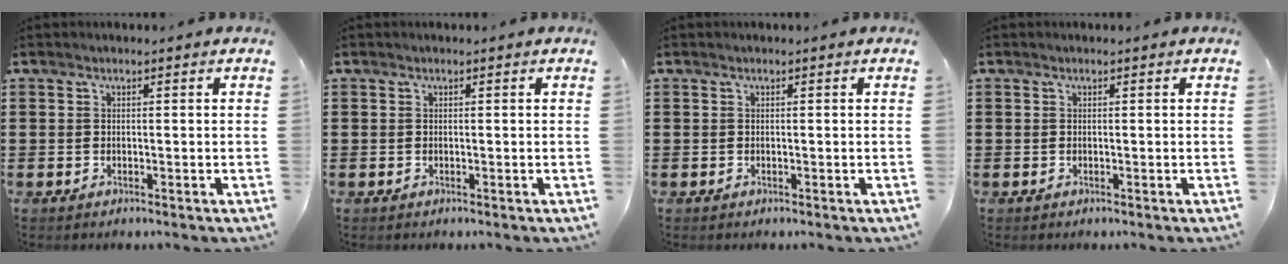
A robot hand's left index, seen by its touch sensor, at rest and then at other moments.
{"total": 0.0}
{"total": 0.0}
{"total": 0.0}